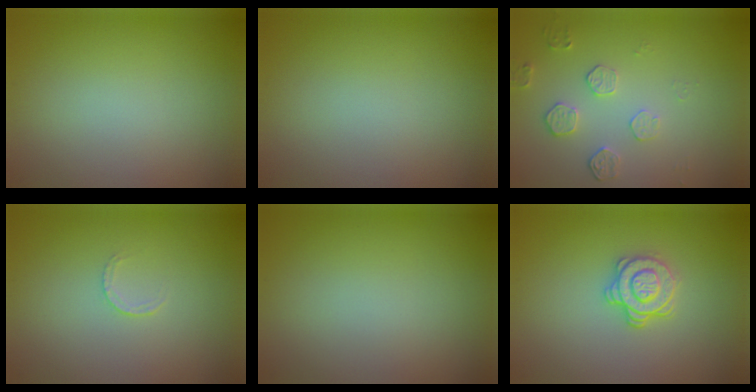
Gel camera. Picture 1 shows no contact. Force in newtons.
{"total": 0.0}
{"total": 1.9, "press": 1.3, "slide": 1.3}
{"total": 0.6, "press": 0.4, "slide": 0.4}
{"total": 0.0}
{"total": 3.0, "press": 2.6, "slide": 1.4}